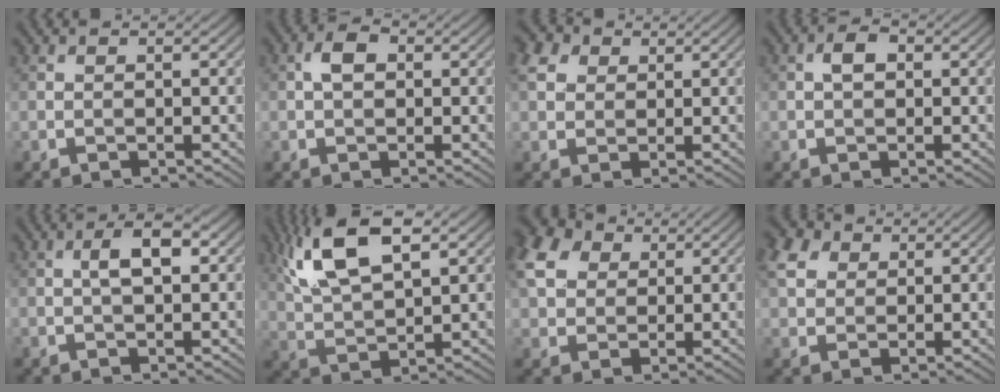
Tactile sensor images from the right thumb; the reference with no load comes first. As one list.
[{"total": 2.8, "force": [0.4, 1.8, 2.0], "torque": [-0.039, 0.007, 0.003]}, {"total": 4.9, "force": [2.1, 3.6, 2.5], "torque": [-0.079, 0.017, 0.041]}, {"total": 2.2, "force": [0.3, 1.4, 1.7], "torque": [-0.031, 0.006, 0.001]}, {"total": 4.0, "force": [0.8, 1.6, 3.6], "torque": [-0.066, 0.009, 0.009]}, {"total": 11.3, "force": [5.8, 4.0, 8.8], "torque": [-0.190, 0.011, 0.112]}, {"total": 9.3, "force": [3.5, 6.5, 5.6], "torque": [-0.161, 0.029, 0.065]}, {"total": 6.0, "force": [2.7, 4.3, 3.2], "torque": [-0.096, 0.019, 0.050]}]